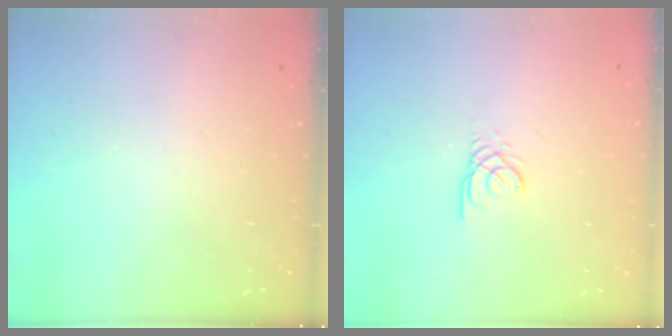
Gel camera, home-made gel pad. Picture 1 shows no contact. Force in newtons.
{"total": 2.4, "press": 2.4, "slide": 0.3}